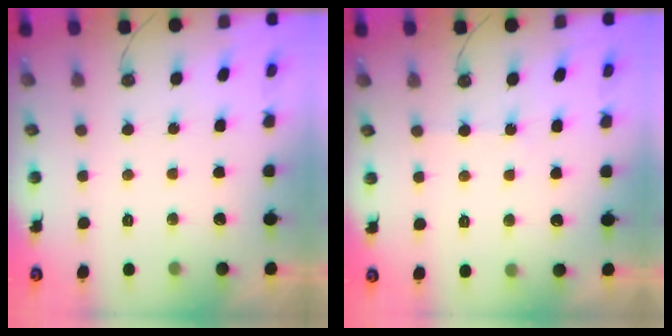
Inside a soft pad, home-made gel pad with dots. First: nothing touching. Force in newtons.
{"total": 1.0, "press": 1.0, "slide": 0.2}